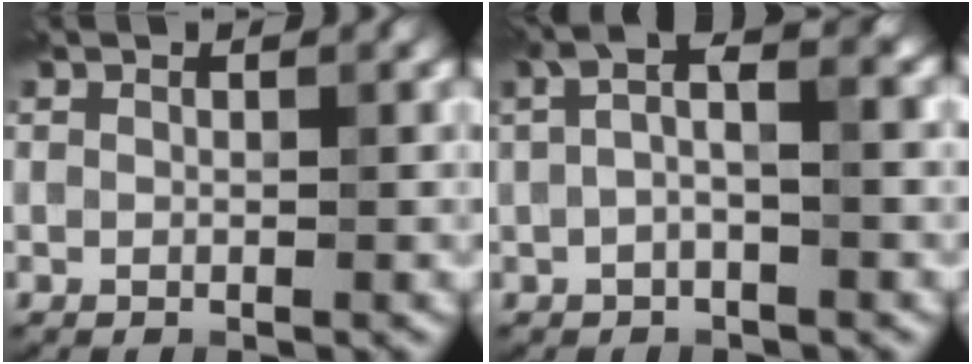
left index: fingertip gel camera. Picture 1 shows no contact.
{"total": 4.0, "force": [0.5, 1.2, 3.8], "torque": [-0.072, 0.019, 0.001]}